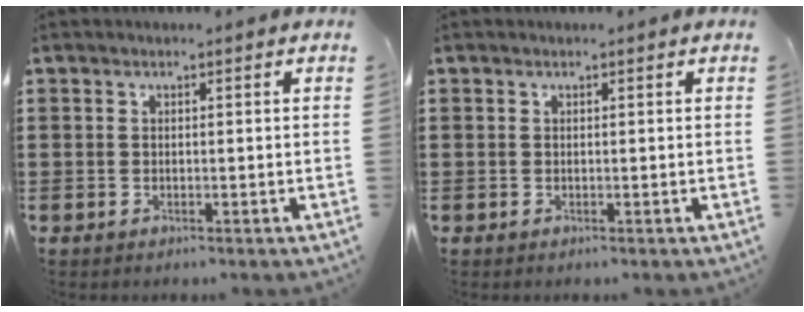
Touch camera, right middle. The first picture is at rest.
{"total": 0.0}